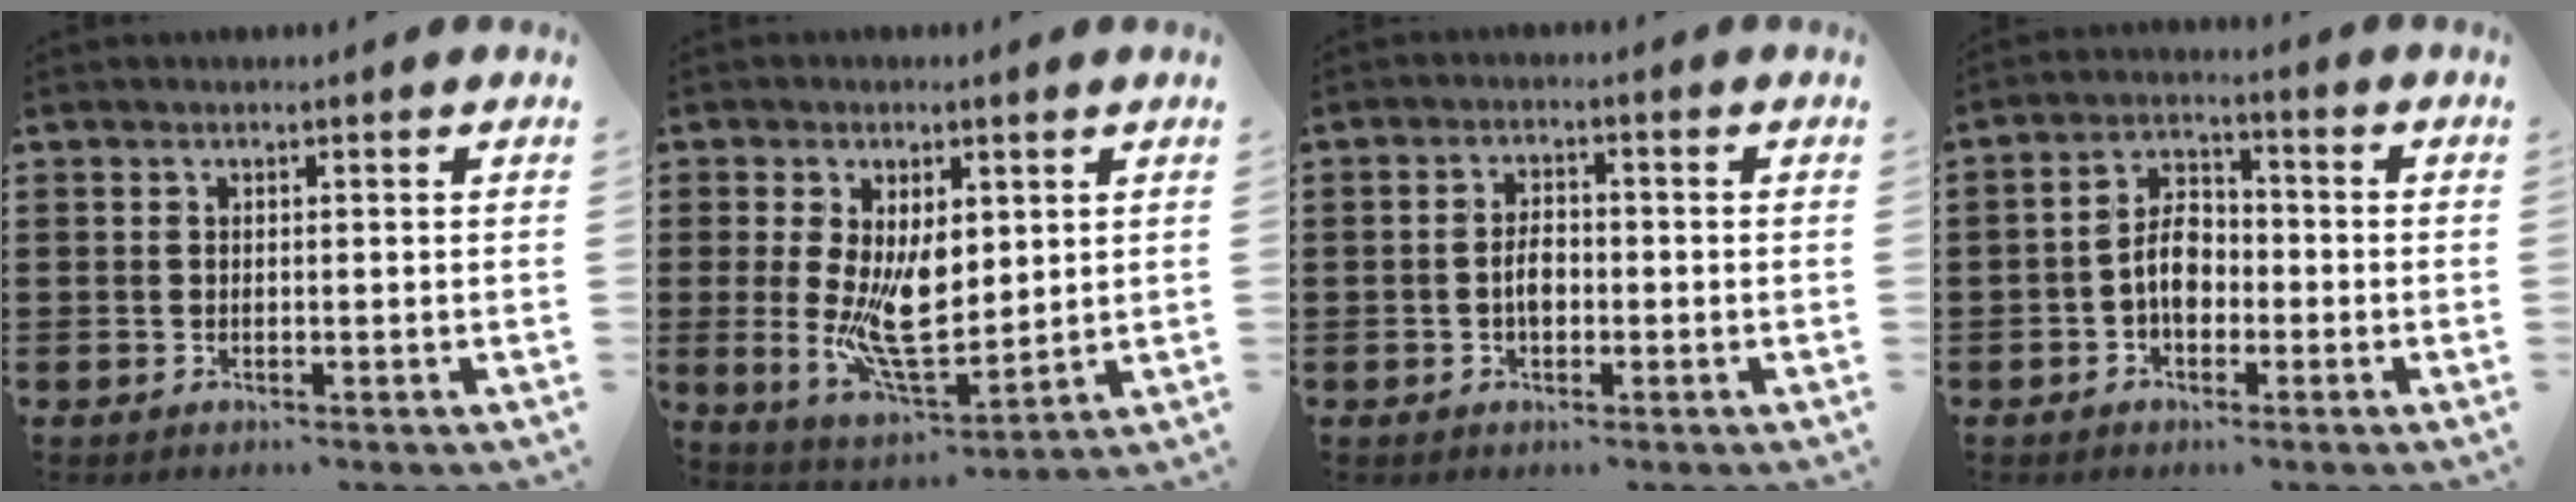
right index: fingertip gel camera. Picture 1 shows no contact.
{"total": 9.6, "force": [0.7, 4.5, 8.4], "torque": [-0.150, -0.018, 0.015]}
{"total": 3.1, "force": [-0.6, 1.6, 2.6], "torque": [-0.052, 0.001, -0.010]}
{"total": 5.4, "force": [-1.3, 3.4, 4.0], "torque": [-0.075, 0.002, -0.027]}